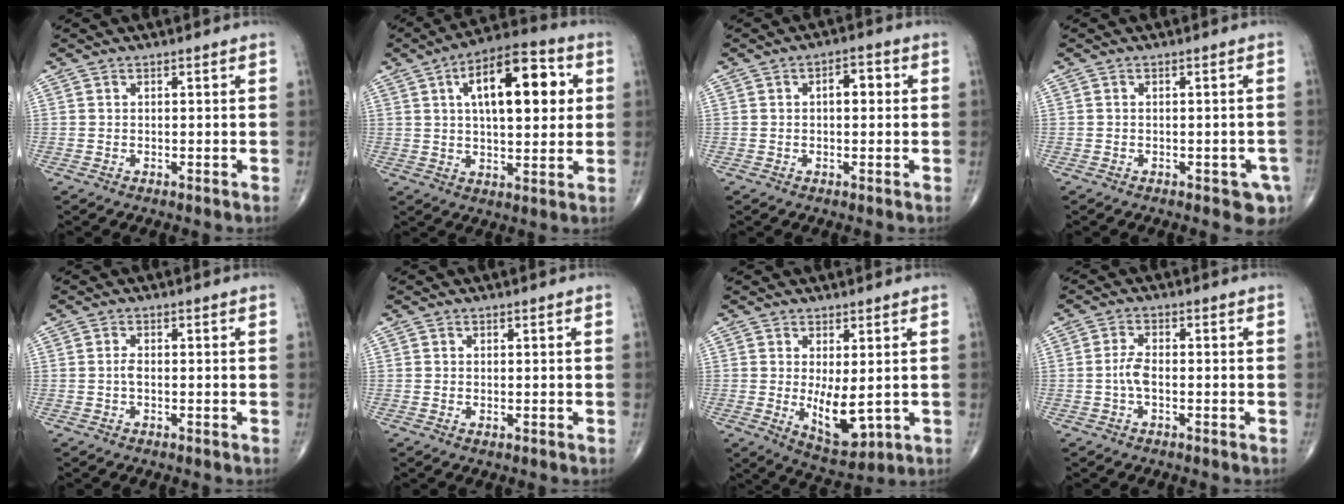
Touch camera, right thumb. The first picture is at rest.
{"total": 17.0, "force": [4.4, 7.6, 14.6], "torque": [-0.198, 0.010, 0.062]}
{"total": 3.9, "force": [0.5, 2.1, 3.2], "torque": [-0.035, 0.009, 0.001]}
{"total": 4.1, "force": [-1.8, 1.9, 3.1], "torque": [-0.023, 0.003, -0.018]}
{"total": 1.2, "force": [-0.2, 0.5, 1.0], "torque": [-0.022, 0.001, -0.006]}
{"total": 0.6, "force": [-0.1, 0.3, 0.5], "torque": [-0.010, -0.003, -0.002]}
{"total": 8.0, "force": [-0.3, 3.4, 7.2], "torque": [-0.101, -0.023, 0.012]}
{"total": 3.1, "force": [-0.7, 1.3, 2.7], "torque": [-0.059, 0.007, -0.017]}